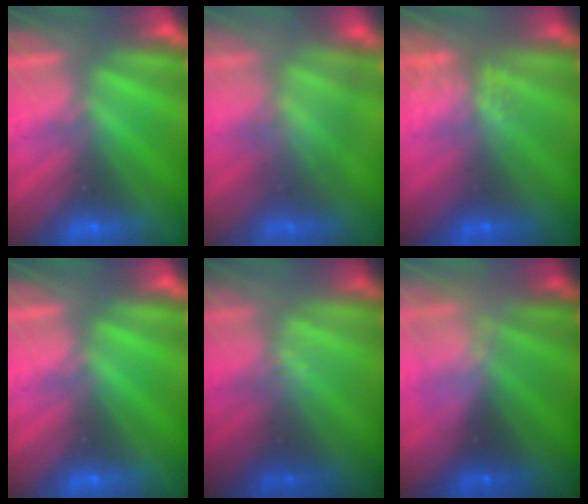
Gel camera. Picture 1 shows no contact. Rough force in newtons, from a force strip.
{"total": 3.5}
{"total": 3.9}
{"total": 0.0}
{"total": 2.3}
{"total": 2.3}